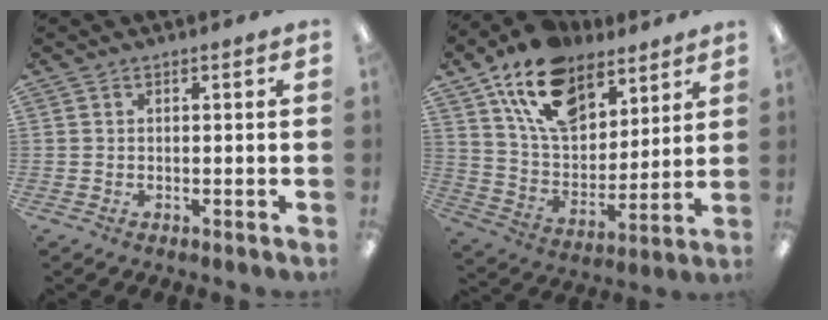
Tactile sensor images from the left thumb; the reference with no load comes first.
{"total": 17.8, "force": [11.4, 10.3, 9.0], "torque": [-0.163, -0.049, 0.209]}